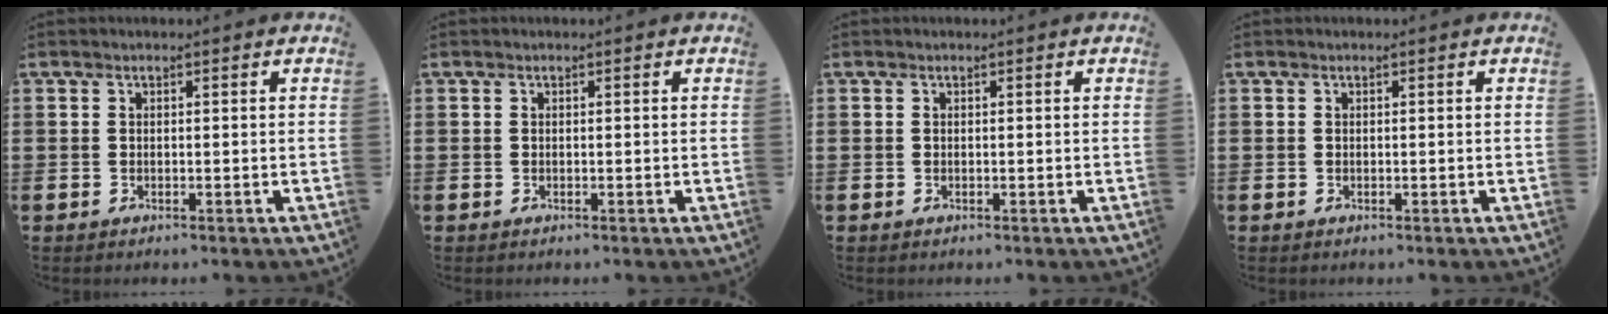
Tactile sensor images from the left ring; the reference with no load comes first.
{"total": 0.0}
{"total": 0.0}
{"total": 0.0}